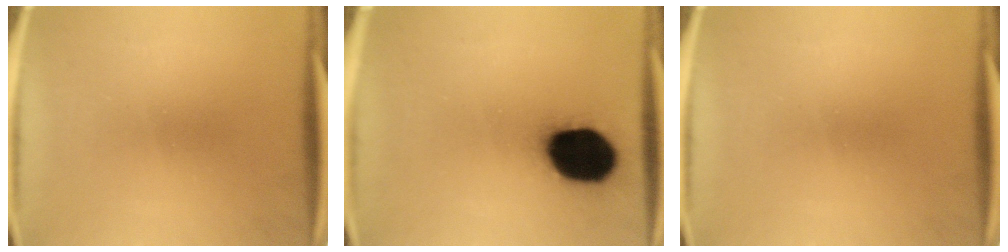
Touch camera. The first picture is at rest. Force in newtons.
{"total": 19.9}
{"total": 0.0}